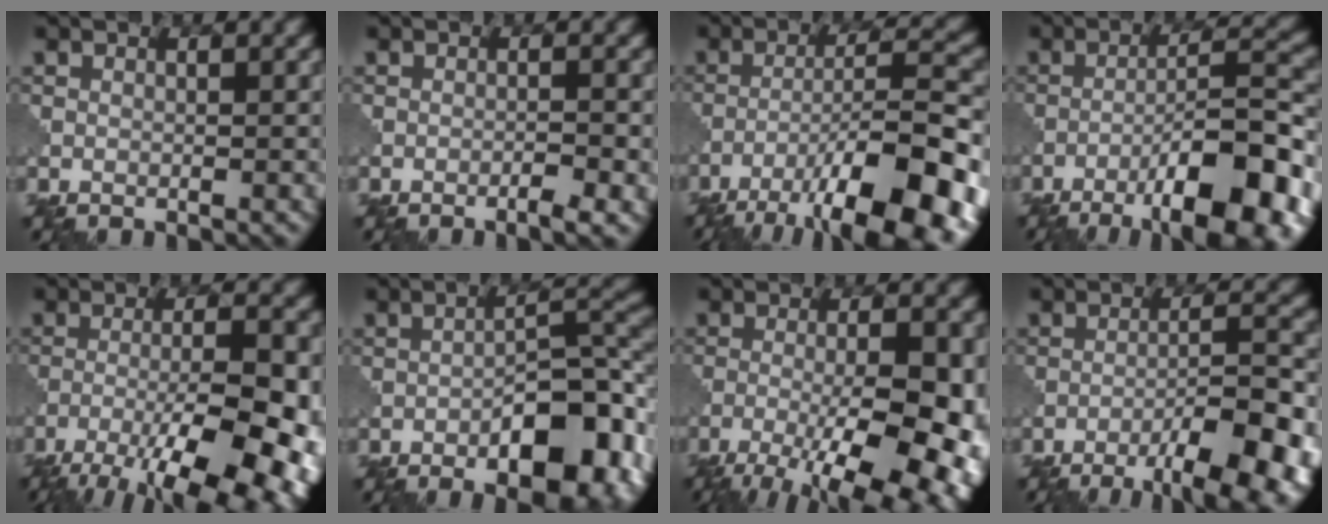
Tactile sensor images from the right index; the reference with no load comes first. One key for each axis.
{"total": 2.1, "fx": -1.2, "fy": 0.3, "fz": 1.8, "tx": -0.028, "ty": 0.003, "tz": -0.023}
{"total": 14.0, "fx": -8.5, "fy": 3.6, "fz": 10.5, "tx": -0.170, "ty": 0.005, "tz": -0.129}
{"total": 11.7, "fx": -6.6, "fy": 2.4, "fz": 9.3, "tx": -0.136, "ty": 0.014, "tz": -0.102}
{"total": 13.0, "fx": -6.6, "fy": 3.9, "fz": 10.5, "tx": -0.173, "ty": -0.008, "tz": -0.096}
{"total": 10.8, "fx": -5.1, "fy": 4.0, "fz": 8.6, "tx": -0.113, "ty": 0.012, "tz": -0.080}
{"total": 12.8, "fx": -5.3, "fy": 4.4, "fz": 10.8, "tx": -0.160, "ty": -0.014, "tz": -0.072}
{"total": 12.5, "fx": -8.1, "fy": 3.5, "fz": 8.8, "tx": -0.108, "ty": 0.005, "tz": -0.097}